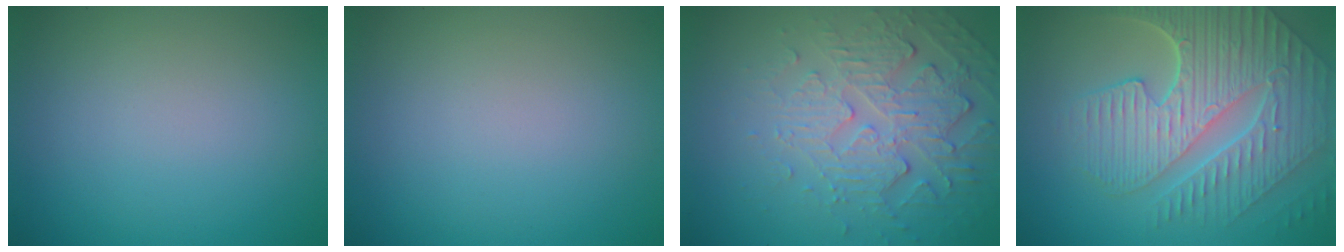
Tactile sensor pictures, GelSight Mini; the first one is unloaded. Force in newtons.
{"total": 0.0}
{"total": 5.3, "press": 3.7, "slide": 3.7}
{"total": 9.3, "press": 6.3, "slide": 6.8}